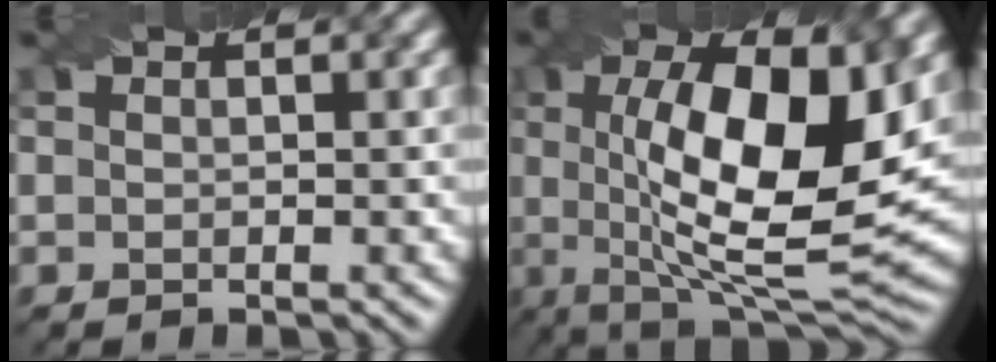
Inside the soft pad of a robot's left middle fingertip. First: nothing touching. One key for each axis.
{"total": 14.1, "fx": 1.7, "fy": 4.7, "fz": 13.1, "tx": -0.198, "ty": -0.006, "tz": 0.027}